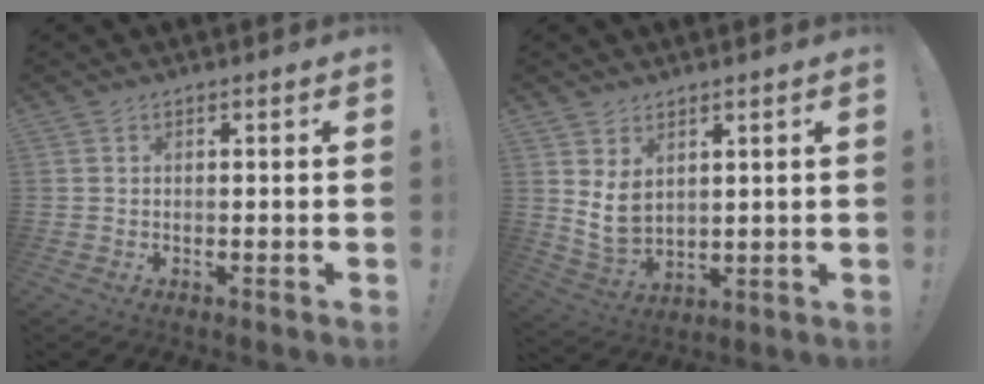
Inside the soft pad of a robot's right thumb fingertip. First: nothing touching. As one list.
[{"total": 7.8, "force": [3.5, 5.5, 4.2], "torque": [-0.071, -0.021, 0.068]}]